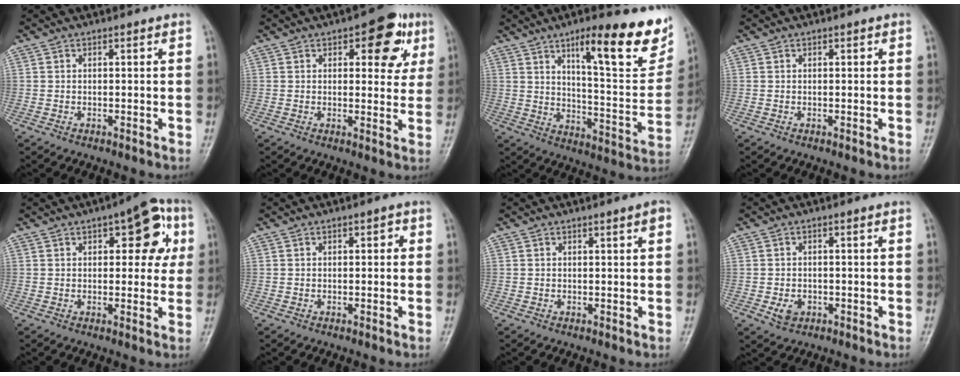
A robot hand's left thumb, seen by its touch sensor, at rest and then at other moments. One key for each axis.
{"total": 9.5, "fx": 4.0, "fy": 4.7, "fz": 7.2, "tx": -0.047, "ty": -0.007, "tz": 0.042}
{"total": 20.7, "fx": 12.2, "fy": 5.2, "fz": 15.9, "tx": -0.176, "ty": -0.061, "tz": 0.181}
{"total": 0.6, "fx": 0.2, "fy": 0.2, "fz": 0.5, "tx": -0.006, "ty": 0.001, "tz": 0.004}
{"total": 10.9, "fx": 3.5, "fy": 5.1, "fz": 8.9, "tx": -0.068, "ty": 0.006, "tz": 0.035}
{"total": 1.5, "fx": 0.3, "fy": 0.8, "fz": 1.2, "tx": -0.009, "ty": 0.004, "tz": 0.001}
{"total": 1.4, "fx": 0.7, "fy": 0.0, "fz": 1.2, "tx": -0.019, "ty": -0.001, "tz": 0.009}
{"total": 2.9, "fx": -1.0, "fy": 2.2, "fz": 1.6, "tx": -0.023, "ty": 0.002, "tz": -0.012}